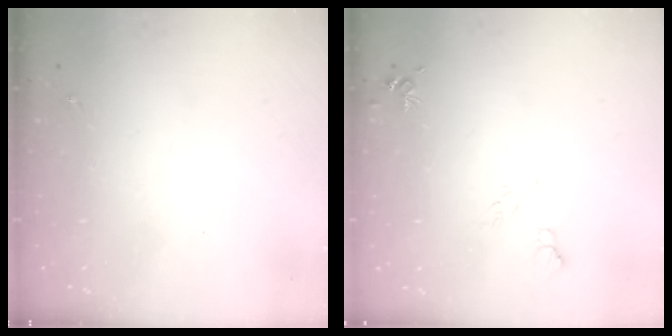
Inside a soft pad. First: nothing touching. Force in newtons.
{"total": 6.4, "press": 6.3, "slide": 1.1}